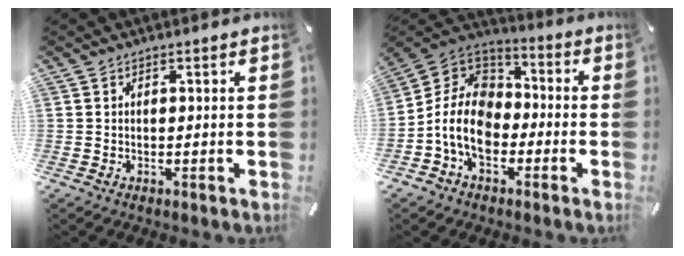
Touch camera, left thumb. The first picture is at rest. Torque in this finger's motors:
{"motor_torque": [-0.11, 1.56, 1.20, 1.04, 0.12]}